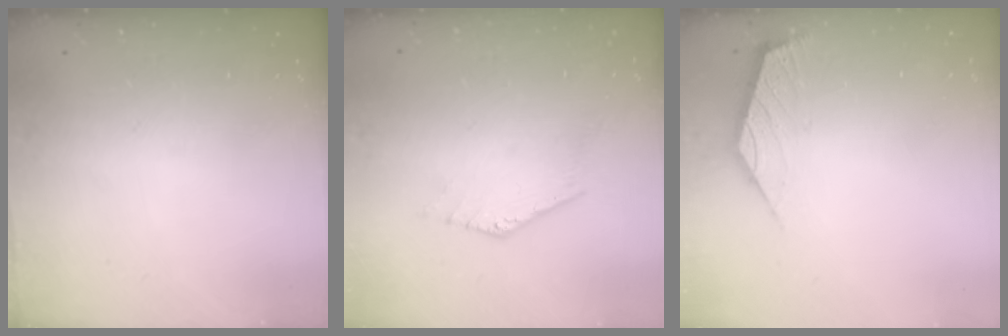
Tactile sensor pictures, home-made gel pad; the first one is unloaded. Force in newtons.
{"total": 1.1, "press": 1.0, "slide": 0.4}
{"total": 2.5, "press": 2.4, "slide": 0.7}